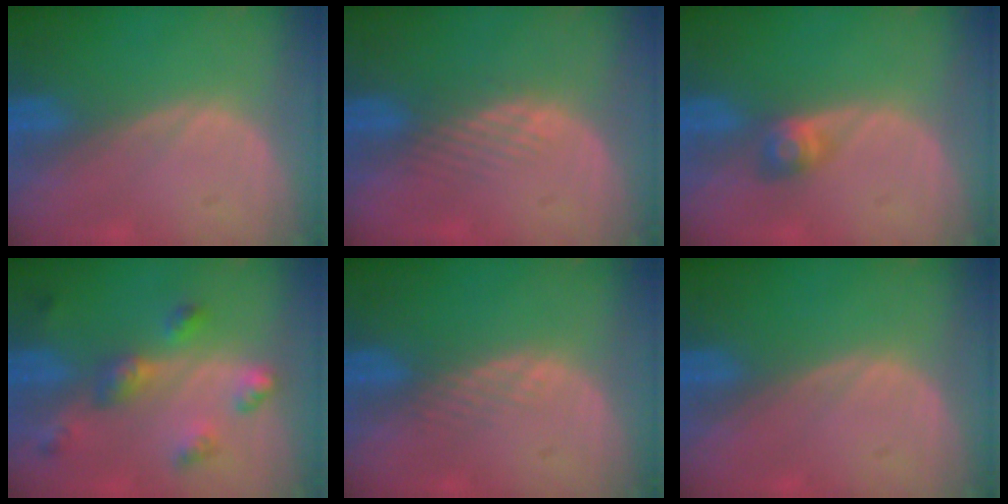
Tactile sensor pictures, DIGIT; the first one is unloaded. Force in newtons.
{"total": 2.9, "press": 2.3, "slide": 1.8}
{"total": 2.7, "press": 2.5, "slide": 1.1}
{"total": 6.4, "press": 5.7, "slide": 2.8}
{"total": 1.6, "press": 1.6, "slide": 0.1}
{"total": 0.0}